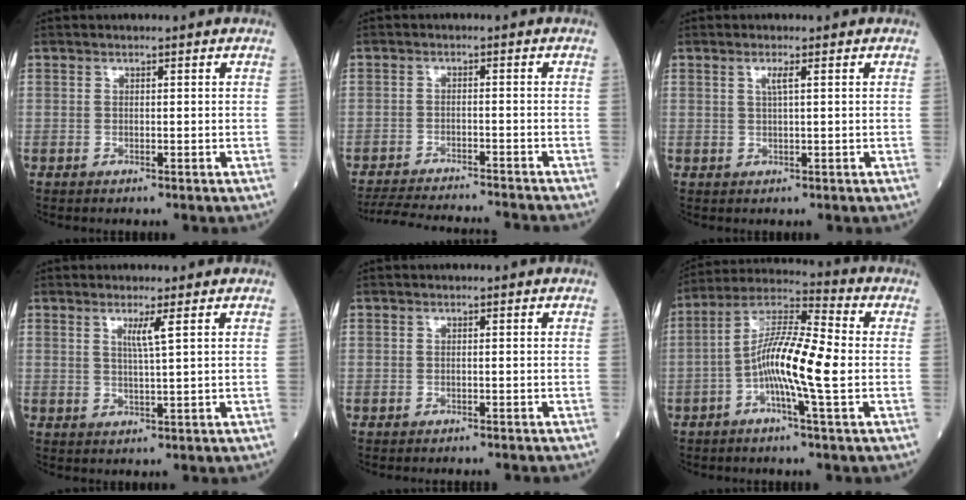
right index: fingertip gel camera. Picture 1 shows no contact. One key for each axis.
{"total": 13.4, "fx": -12.7, "fy": 1.0, "fz": 4.1, "tx": -0.066, "ty": -0.008, "tz": -0.180}
{"total": 1.5, "fx": 0.6, "fy": -0.2, "fz": 1.4, "tx": -0.030, "ty": 0.000, "tz": 0.010}
{"total": 2.6, "fx": 1.2, "fy": -0.7, "fz": 2.3, "tx": -0.045, "ty": -0.007, "tz": 0.023}
{"total": 3.1, "fx": -2.9, "fy": 0.9, "fz": 0.9, "tx": -0.007, "ty": -0.003, "tz": -0.037}
{"total": 11.8, "fx": -2.2, "fy": 0.7, "fz": 11.5, "tx": -0.220, "ty": 0.011, "tz": -0.051}